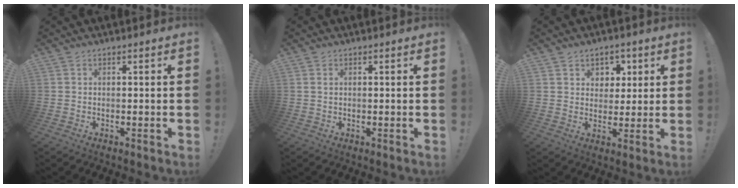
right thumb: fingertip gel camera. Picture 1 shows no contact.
{"total": 0.9, "force": [0.4, 0.6, 0.5], "torque": [-0.012, 0.004, 0.008]}
{"total": 6.3, "force": [2.8, 5.5, 1.1], "torque": [-0.013, -0.020, 0.055]}